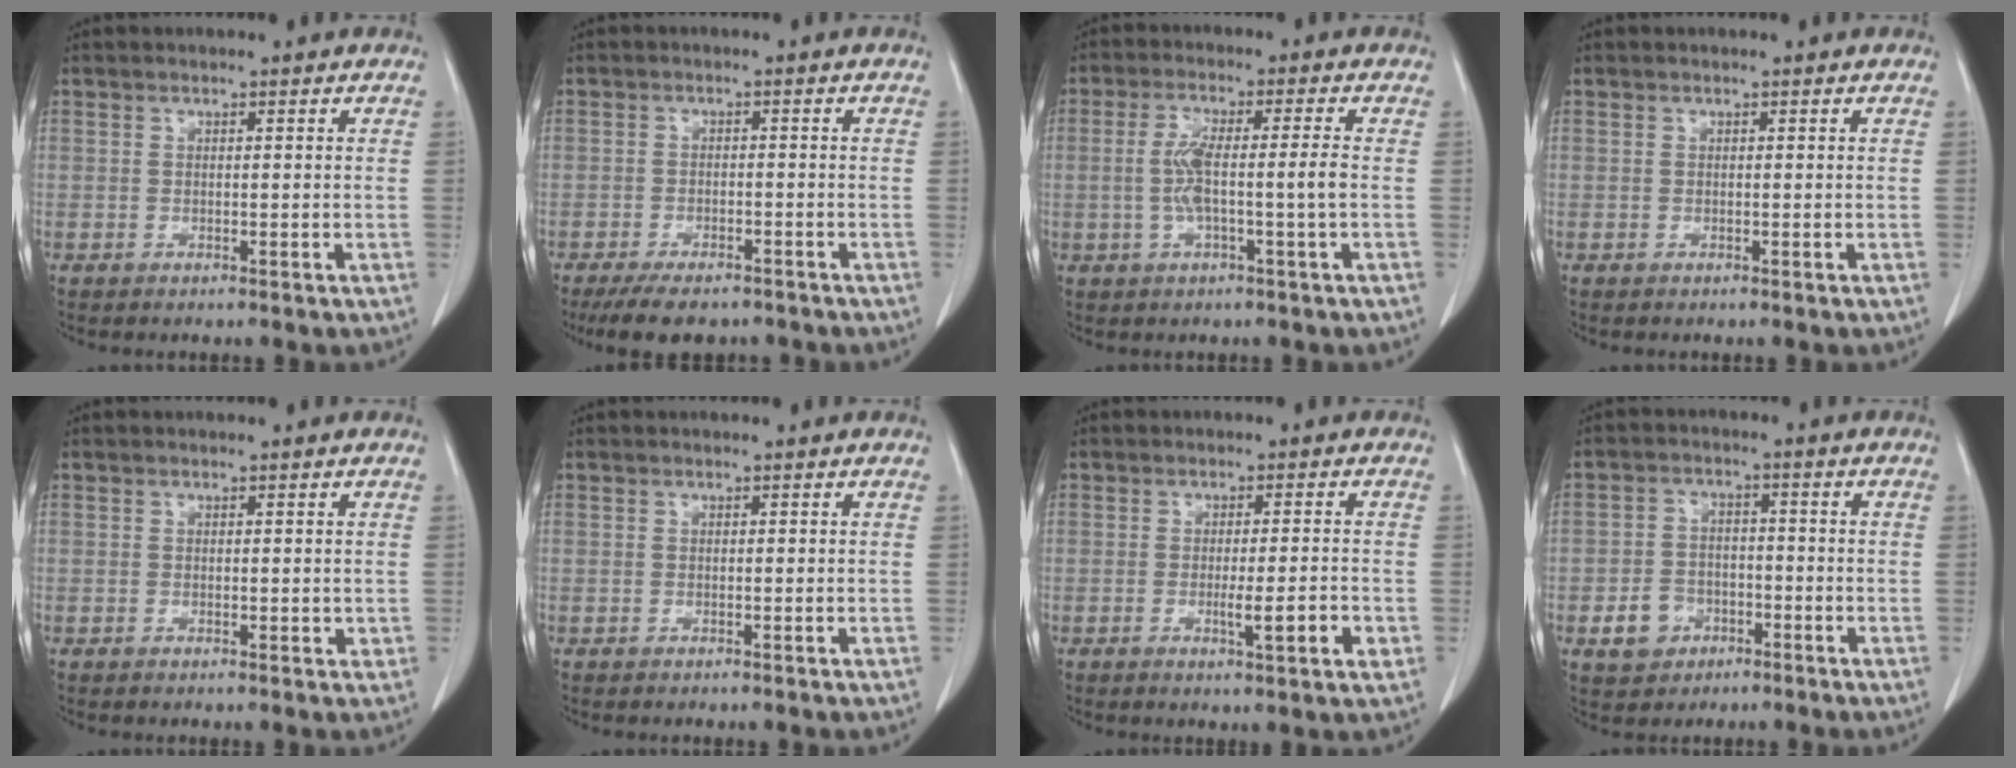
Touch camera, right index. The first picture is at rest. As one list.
[{"total": 7.7, "force": [-6.2, 3.0, 3.3], "torque": [-0.047, -0.005, -0.092]}, {"total": 6.0, "force": [-0.6, -0.1, 6.0], "torque": [-0.121, 0.007, -0.008]}, {"total": 0.0}, {"total": 0.9, "force": [0.1, 0.5, 0.8], "torque": [-0.014, -0.004, 0.004]}, {"total": 0.0}, {"total": 5.0, "force": [-1.5, 0.3, 4.8], "torque": [-0.078, -0.008, -0.019]}, {"total": 5.4, "force": [-2.4, 4.5, 2.0], "torque": [-0.038, 0.011, -0.030]}]